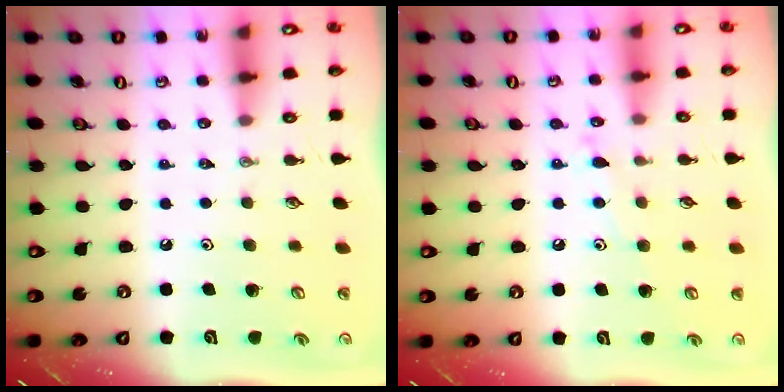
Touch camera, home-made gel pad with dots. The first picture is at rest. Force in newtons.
{"total": 7.0, "press": 7.0, "slide": 0.5}